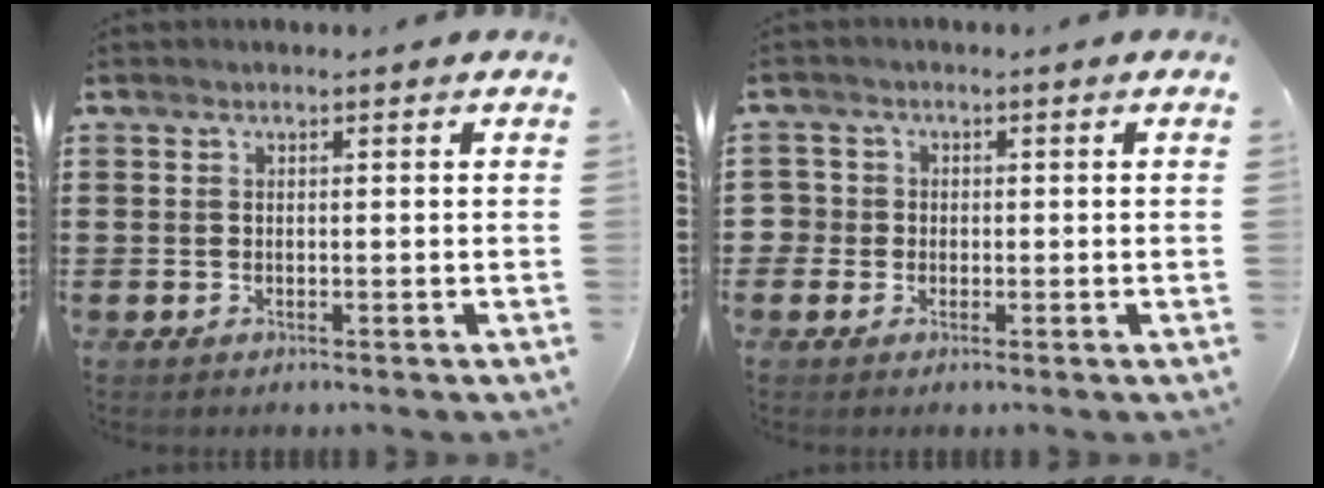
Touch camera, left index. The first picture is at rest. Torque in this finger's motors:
{"motor_torque": [-0.17, -0.22, -0.09, -0.04]}